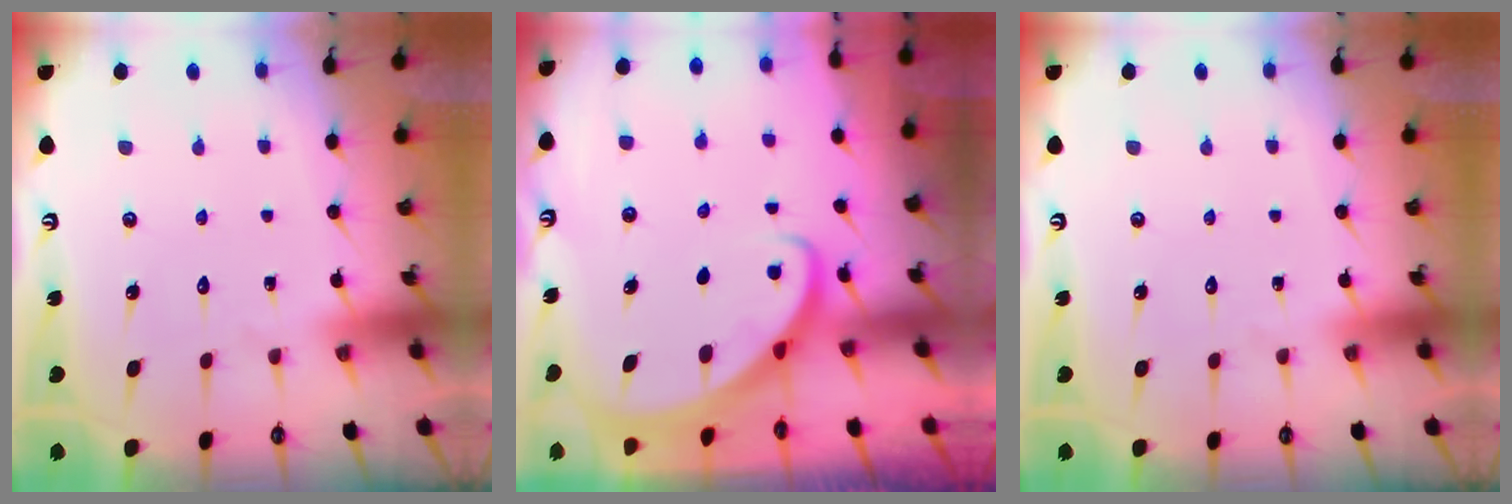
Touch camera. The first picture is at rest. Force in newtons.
{"total": 2.3, "press": 2.3, "slide": 0.3}
{"total": 0.0}